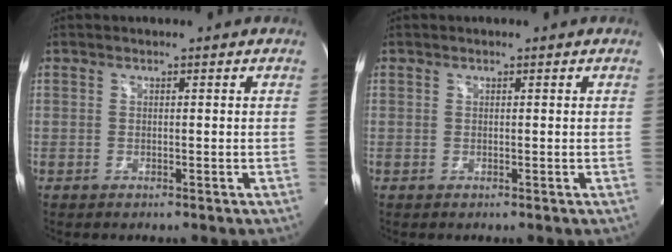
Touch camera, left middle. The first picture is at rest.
{"total": 0.0}